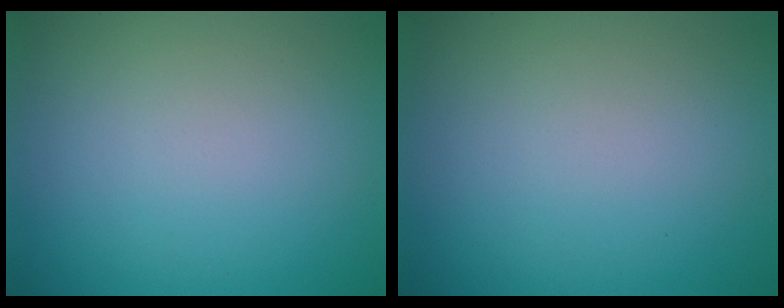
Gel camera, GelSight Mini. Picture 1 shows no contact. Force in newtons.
{"total": 0.0}